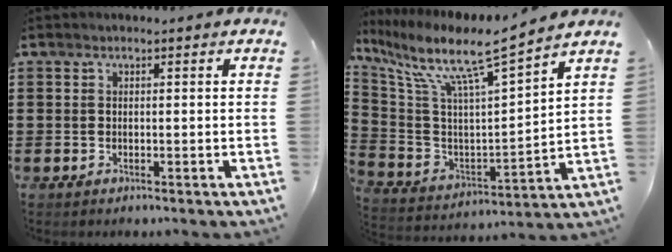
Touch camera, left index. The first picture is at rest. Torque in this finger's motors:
{"motor_torque": [2.14, 0.00, 0.41, 0.21]}